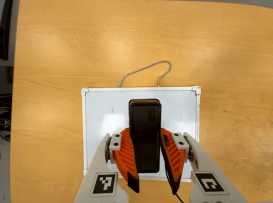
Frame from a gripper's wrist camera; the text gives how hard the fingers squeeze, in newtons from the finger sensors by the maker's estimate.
{"total": 9.8, "left": 8.1, "right": 11.5}